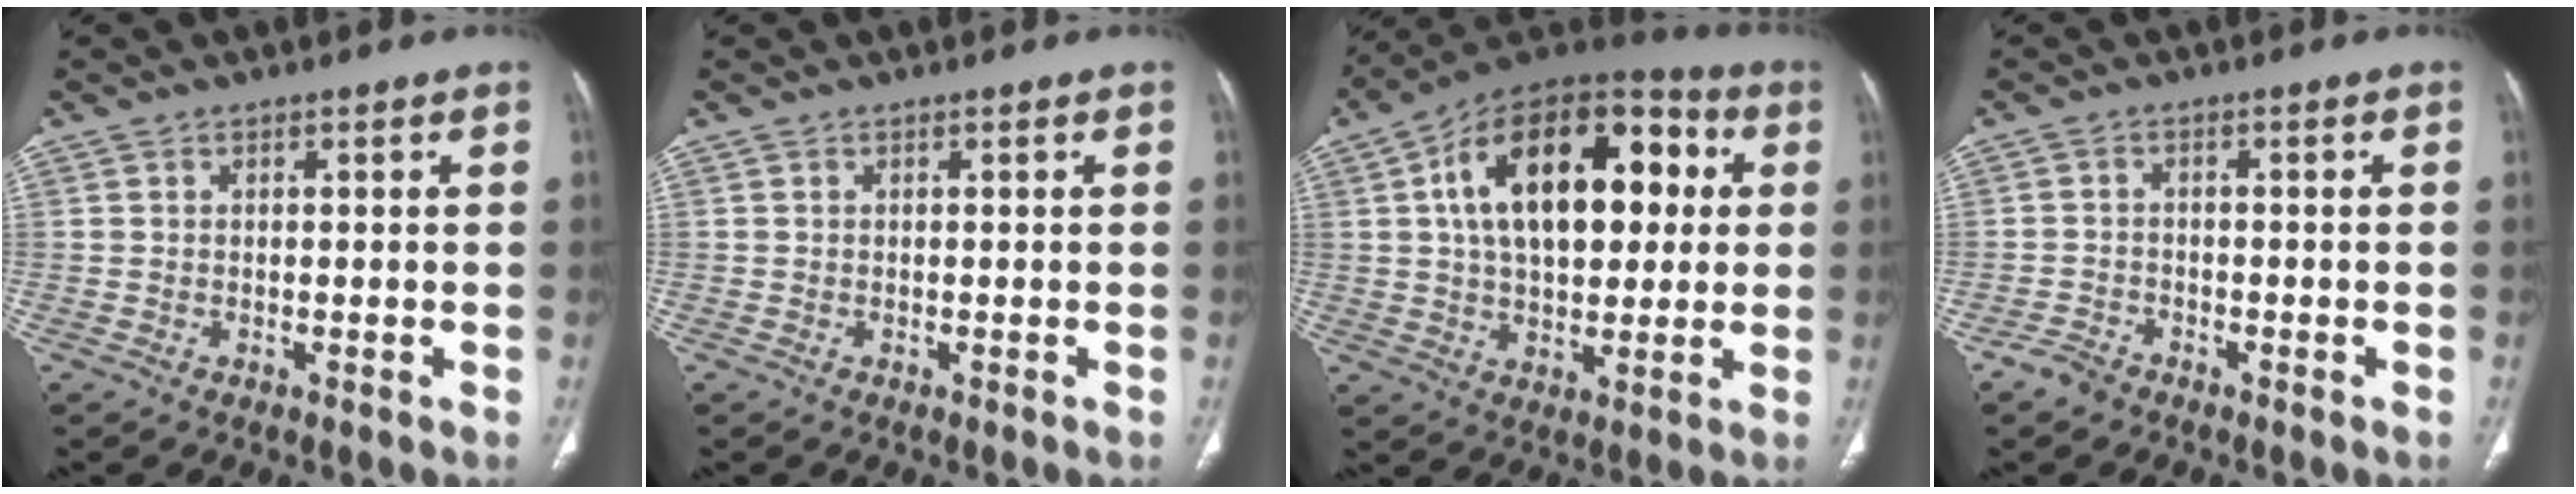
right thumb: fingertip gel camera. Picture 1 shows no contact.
{"total": 0.0}
{"total": 24.3, "force": [4.9, 13.9, 19.3], "torque": [-0.280, 0.025, 0.068]}
{"total": 2.8, "force": [-2.2, 1.5, 0.9], "torque": [-0.020, 0.009, -0.040]}